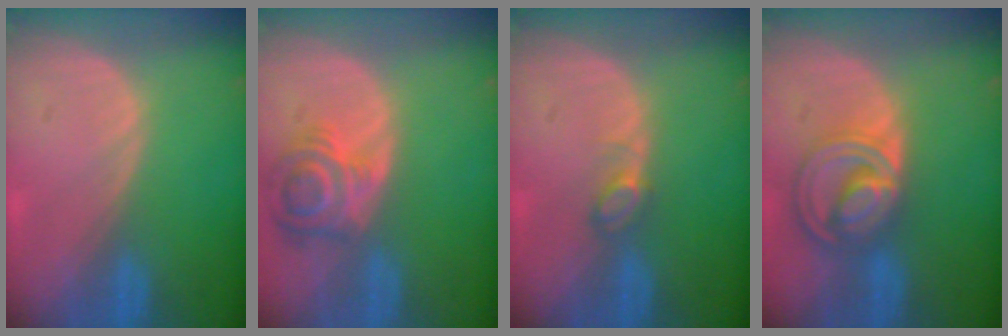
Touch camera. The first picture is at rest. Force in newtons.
{"total": 6.4, "press": 6.3, "slide": 0.8}
{"total": 2.2, "press": 2.2, "slide": 0.3}
{"total": 8.7, "press": 7.3, "slide": 4.7}